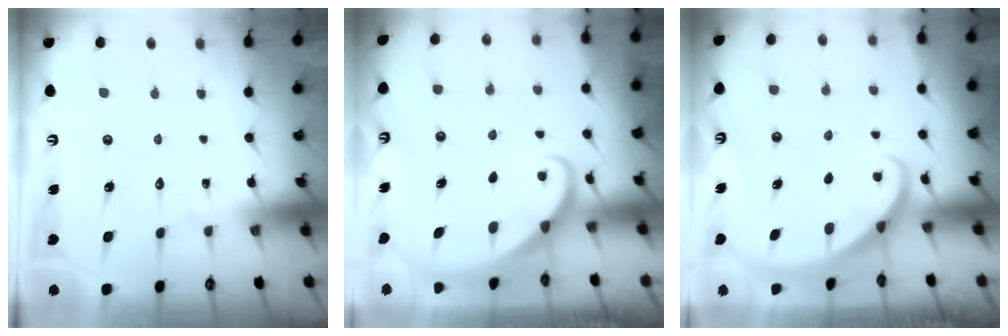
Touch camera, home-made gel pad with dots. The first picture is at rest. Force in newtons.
{"total": 2.0, "press": 2.0, "slide": 0.2}
{"total": 2.1, "press": 2.1, "slide": 0.1}